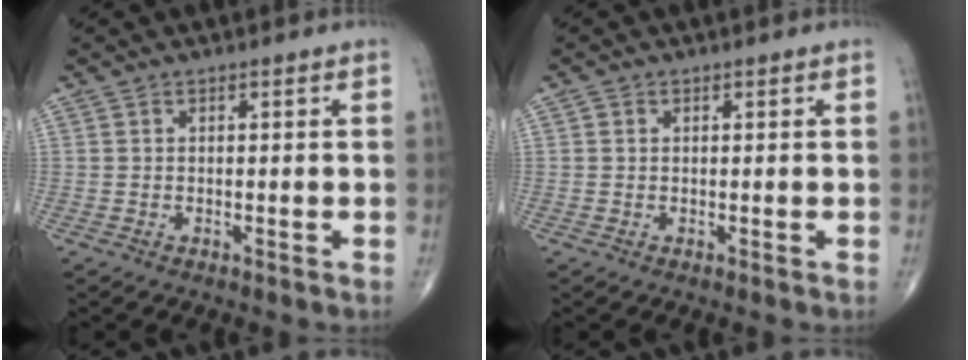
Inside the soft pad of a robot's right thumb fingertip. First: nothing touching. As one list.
[{"total": 0.5, "force": [0.1, 0.5, 0.1], "torque": [0.001, 0.001, 0.000]}]